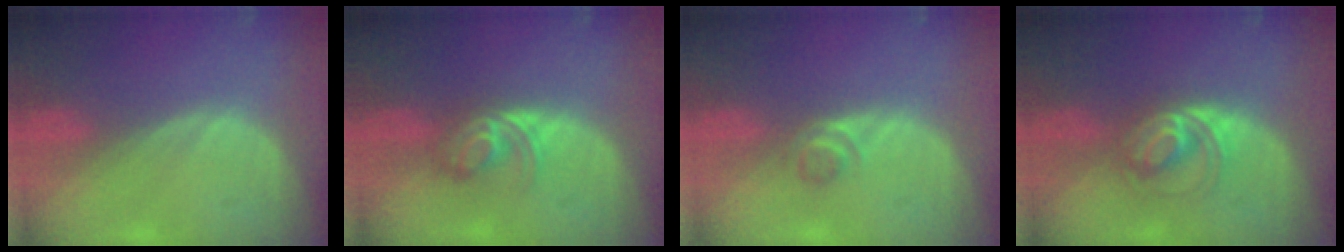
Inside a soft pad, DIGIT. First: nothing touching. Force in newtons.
{"total": 5.6, "press": 4.8, "slide": 2.9}
{"total": 2.2, "press": 2.0, "slide": 0.9}
{"total": 5.5, "press": 5.4, "slide": 1.3}